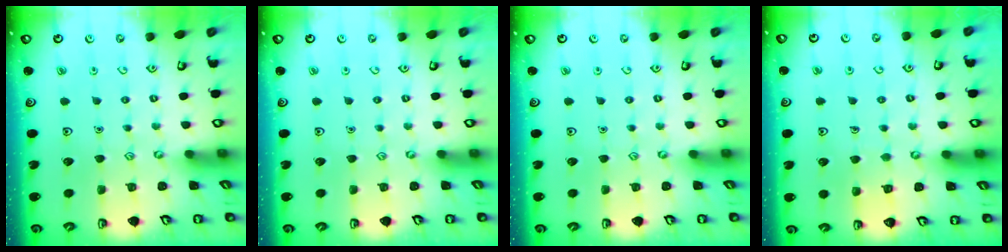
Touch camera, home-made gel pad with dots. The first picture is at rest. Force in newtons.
{"total": 0.0}
{"total": 0.0}
{"total": 3.7, "press": 3.7, "slide": 0.3}